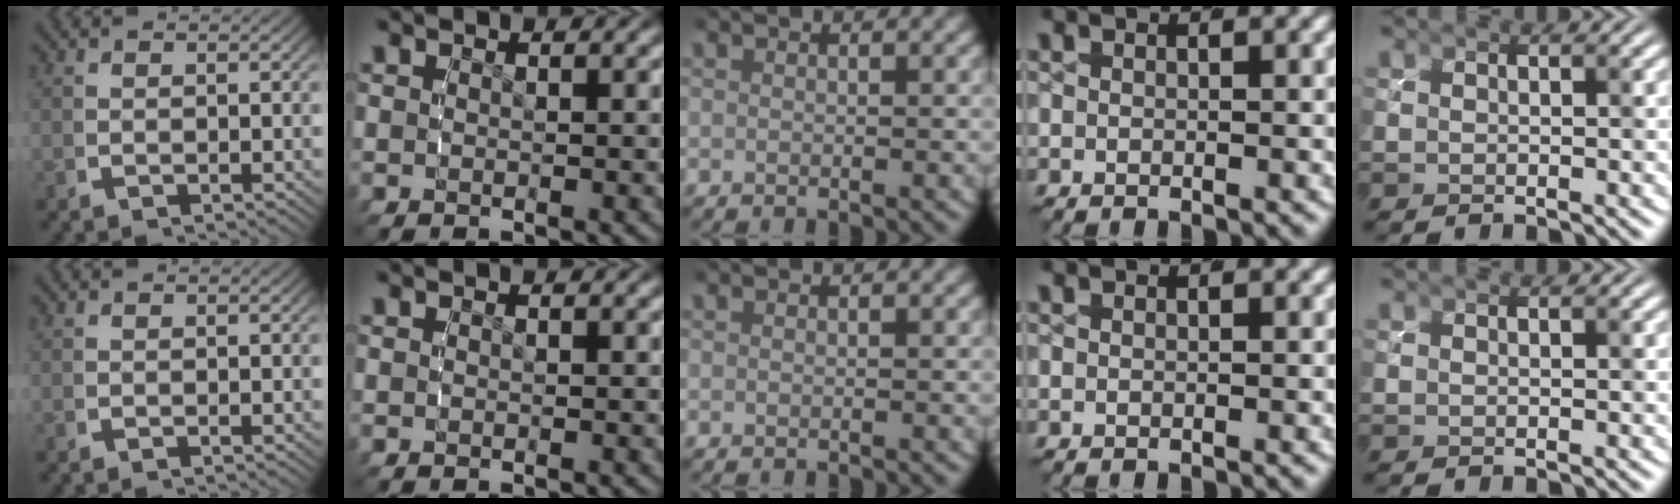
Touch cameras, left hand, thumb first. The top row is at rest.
{}